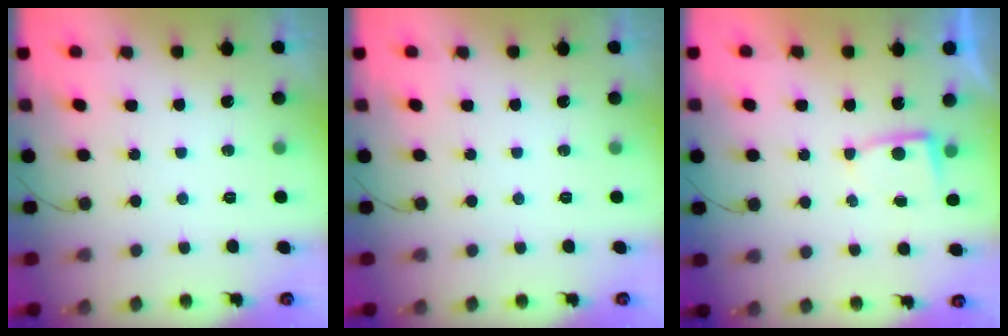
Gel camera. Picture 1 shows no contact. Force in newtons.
{"total": 0.0}
{"total": 2.9, "press": 2.9, "slide": 0.4}